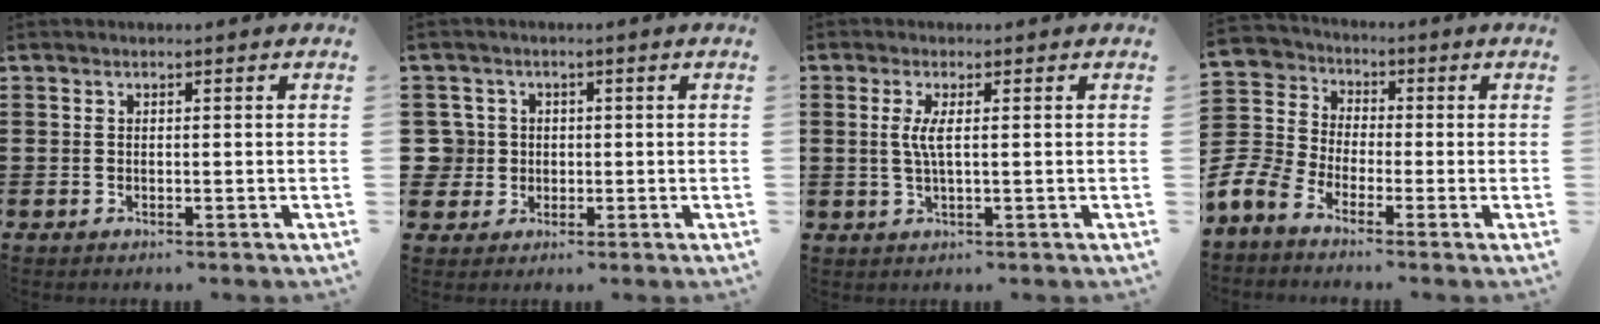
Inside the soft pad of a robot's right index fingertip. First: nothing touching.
{"total": 3.9, "force": [-0.1, 3.8, 0.6], "torque": [-0.046, 0.005, -0.008]}
{"total": 2.9, "force": [0.3, 0.1, 2.9], "torque": [-0.063, -0.007, 0.001]}
{"total": 5.9, "force": [-3.6, 4.4, 1.7], "torque": [-0.074, 0.002, -0.080]}